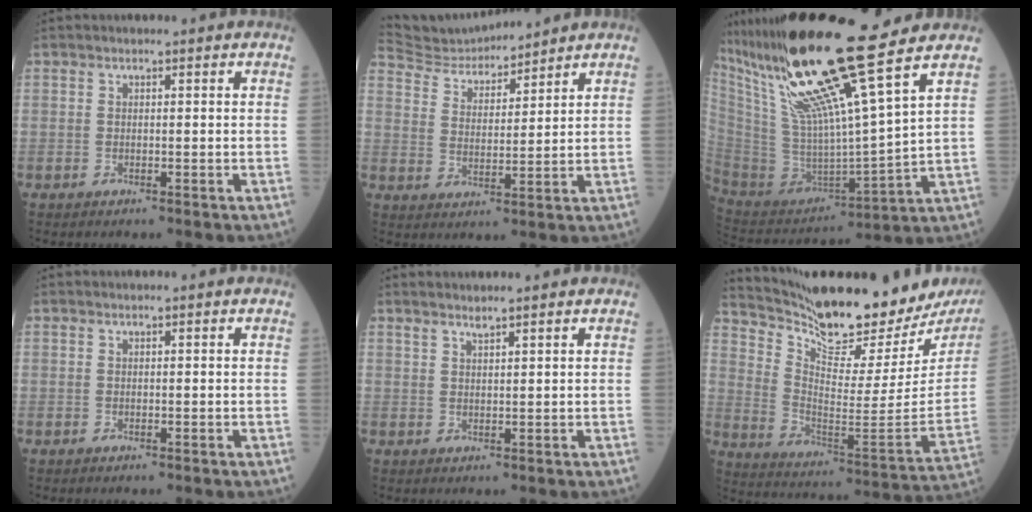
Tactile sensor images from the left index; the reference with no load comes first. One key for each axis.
{"total": 9.4, "fx": 9.3, "fy": 0.6, "fz": 1.0, "tx": -0.033, "ty": 0.020, "tz": 0.179}
{"total": 22.0, "fx": 15.9, "fy": -1.2, "fz": 15.1, "tx": -0.272, "ty": -0.014, "tz": 0.296}
{"total": 0.0}
{"total": 2.3, "fx": 2.1, "fy": -0.3, "fz": 1.0, "tx": -0.015, "ty": 0.012, "tz": 0.039}
{"total": 25.4, "fx": 22.3, "fy": 3.8, "fz": 11.4, "tx": -0.201, "ty": -0.084, "tz": 0.320}